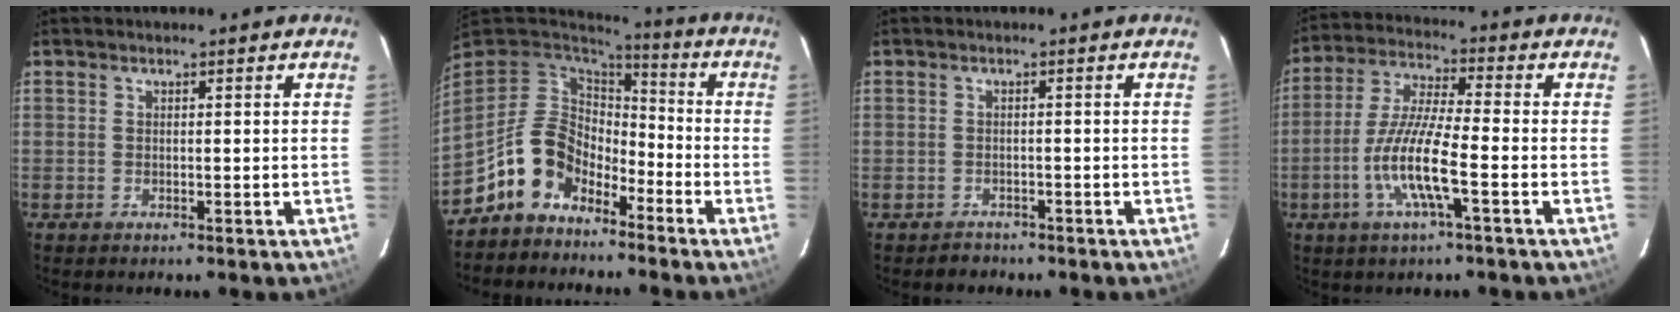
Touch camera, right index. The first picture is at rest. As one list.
[{"total": 11.6, "force": [-7.6, 7.5, 4.5], "torque": [-0.100, 0.026, -0.134]}, {"total": 2.4, "force": [-1.8, 1.6, -0.3], "torque": [0.006, 0.010, -0.024]}, {"total": 11.1, "force": [-3.9, 1.1, 10.3], "torque": [-0.218, -0.003, -0.079]}]